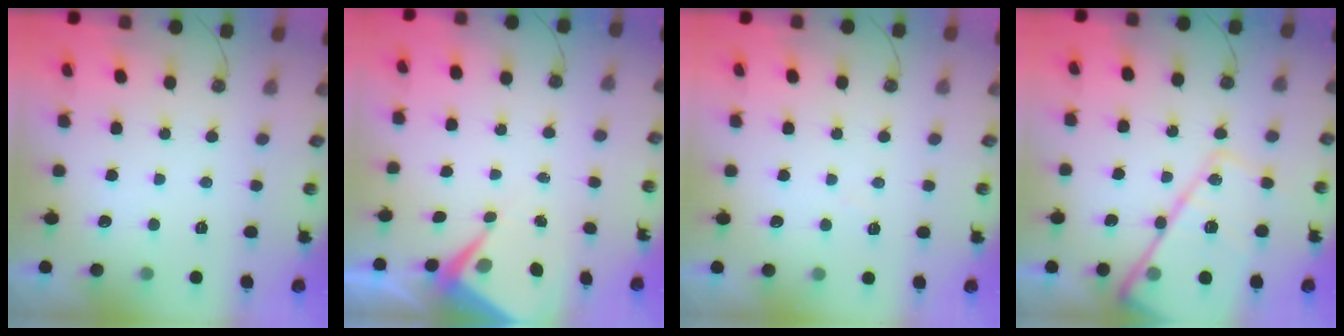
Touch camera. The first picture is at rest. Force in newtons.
{"total": 6.0, "press": 6.0, "slide": 0.5}
{"total": 3.4, "press": 3.3, "slide": 0.6}
{"total": 22.4, "press": 22.3, "slide": 2.4}